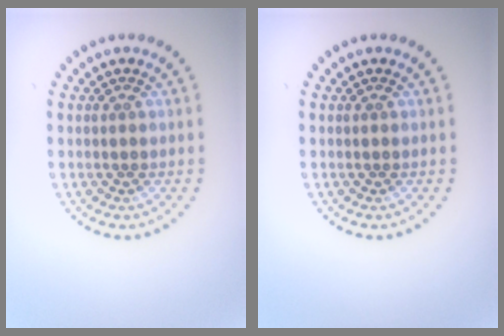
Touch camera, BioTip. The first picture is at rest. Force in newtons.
{"total": 0.0}